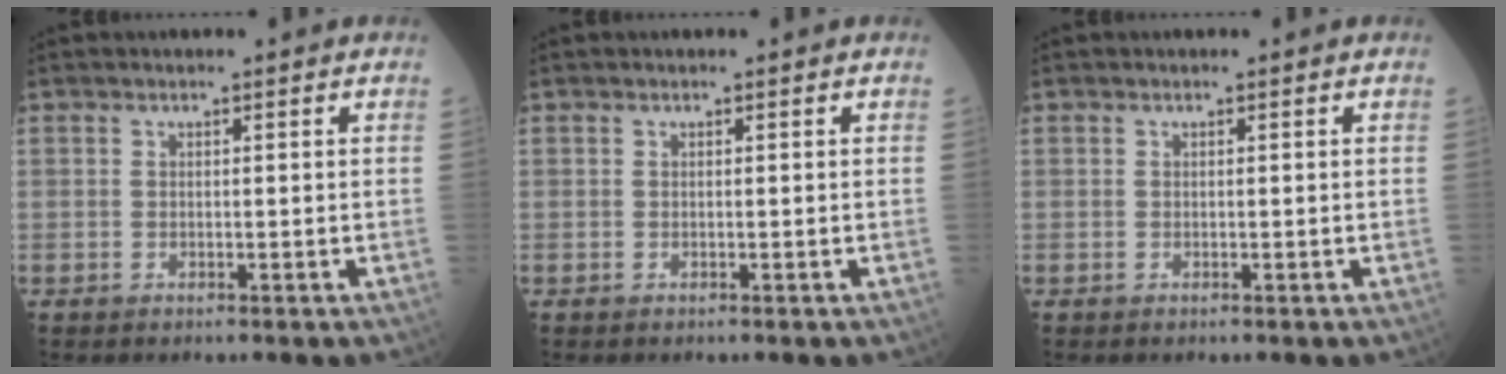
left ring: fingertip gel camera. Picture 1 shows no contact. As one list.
[{"total": 0.0}, {"total": 0.0}]